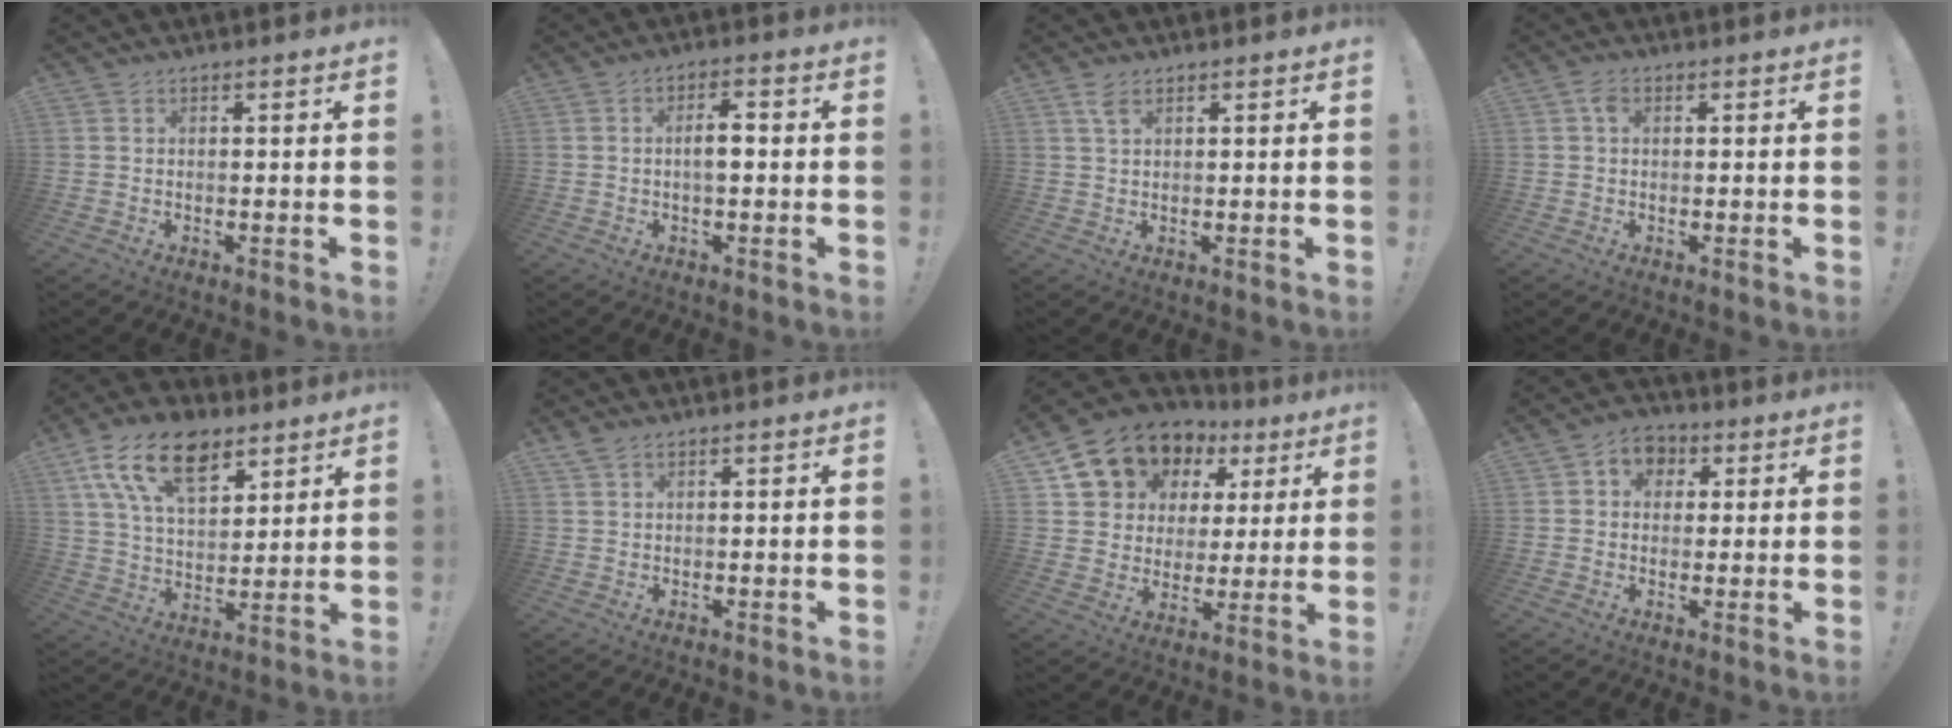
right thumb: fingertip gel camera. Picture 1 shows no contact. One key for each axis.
{"total": 4.8, "fx": -0.5, "fy": 1.9, "fz": 4.4, "tx": -0.070, "ty": 0.009, "tz": -0.012}
{"total": 3.3, "fx": 1.7, "fy": 1.4, "fz": 2.5, "tx": -0.048, "ty": -0.001, "tz": 0.030}
{"total": 2.4, "fx": 0.6, "fy": 1.5, "fz": 1.8, "tx": -0.034, "ty": 0.005, "tz": 0.009}
{"total": 18.3, "fx": 10.3, "fy": 10.2, "fz": 11.2, "tx": -0.195, "ty": -0.046, "tz": 0.188}
{"total": 2.1, "fx": 1.3, "fy": 1.0, "fz": 1.3, "tx": -0.032, "ty": 0.003, "tz": 0.026}
{"total": 13.6, "fx": 7.9, "fy": 9.9, "fz": 4.7, "tx": -0.083, "ty": -0.047, "tz": 0.162}
{"total": 6.2, "fx": 1.3, "fy": 5.5, "fz": 2.5, "tx": -0.029, "ty": 0.003, "tz": 0.025}